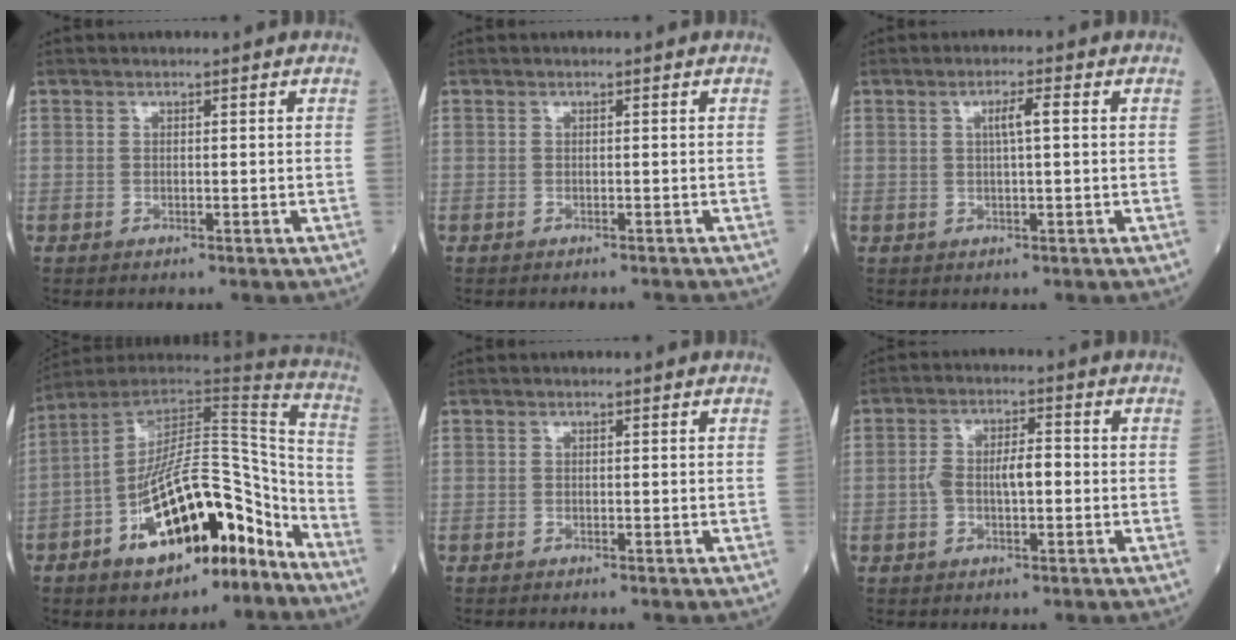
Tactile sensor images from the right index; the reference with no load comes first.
{"total": 2.2, "force": [-2.2, -0.1, 0.3], "torque": [-0.004, -0.006, -0.026]}
{"total": 2.9, "force": [0.6, 0.1, 2.8], "torque": [-0.050, 0.004, 0.010]}
{"total": 20.3, "force": [-10.3, 7.2, 15.9], "torque": [-0.250, 0.025, -0.156]}
{"total": 0.0}
{"total": 5.5, "force": [-0.4, 1.8, 5.2], "torque": [-0.106, 0.015, -0.006]}